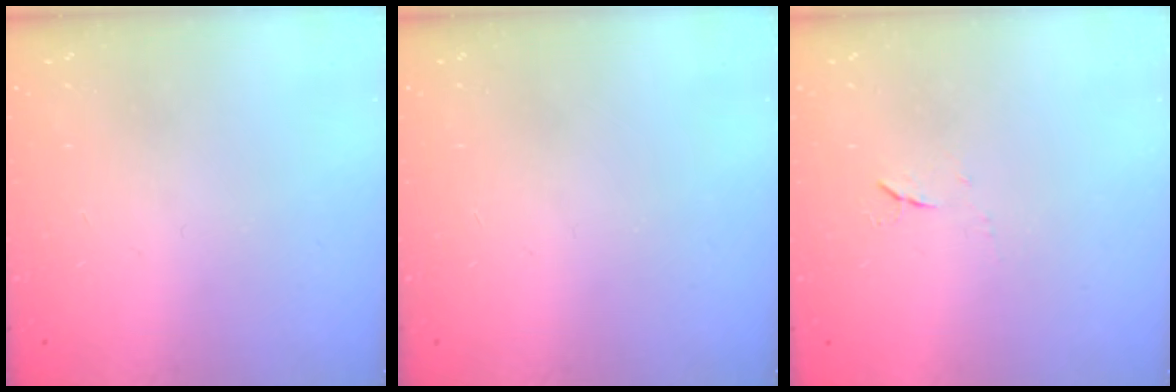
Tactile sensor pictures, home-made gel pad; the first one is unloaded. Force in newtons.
{"total": 0.0}
{"total": 4.6, "press": 4.6, "slide": 0.7}